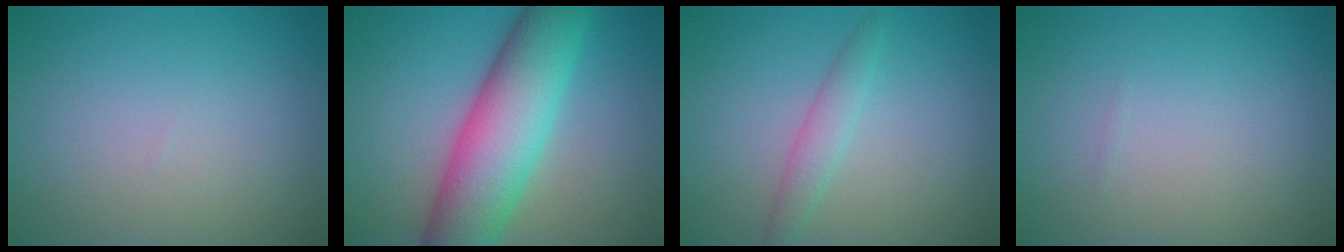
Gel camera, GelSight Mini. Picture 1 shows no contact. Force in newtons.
{"total": 9.9, "press": 9.9, "slide": 0.1}
{"total": 1.9, "press": 1.9, "slide": 0.1}
{"total": 0.0}